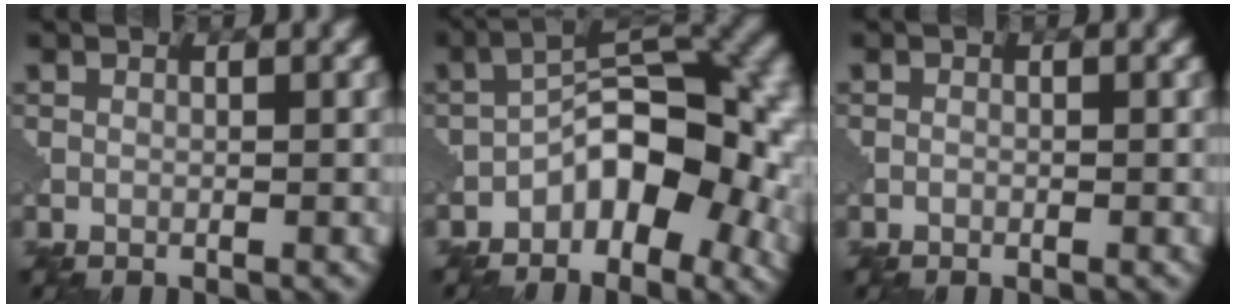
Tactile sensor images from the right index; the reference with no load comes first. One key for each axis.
{"total": 10.3, "fx": -3.3, "fy": 5.4, "fz": 8.1, "tx": -0.100, "ty": 0.017, "tz": -0.065}
{"total": 0.0}